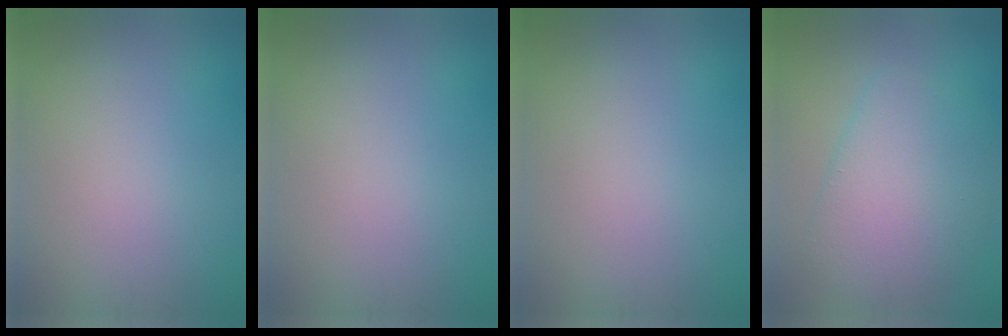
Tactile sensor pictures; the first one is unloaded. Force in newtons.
{"total": 0.0}
{"total": 0.0}
{"total": 6.0, "press": 6.0, "slide": 0.2}